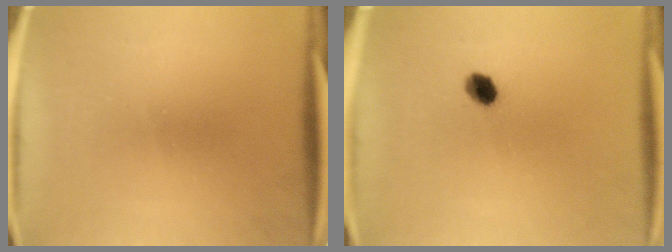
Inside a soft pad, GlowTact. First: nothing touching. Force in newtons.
{"total": 3.4}